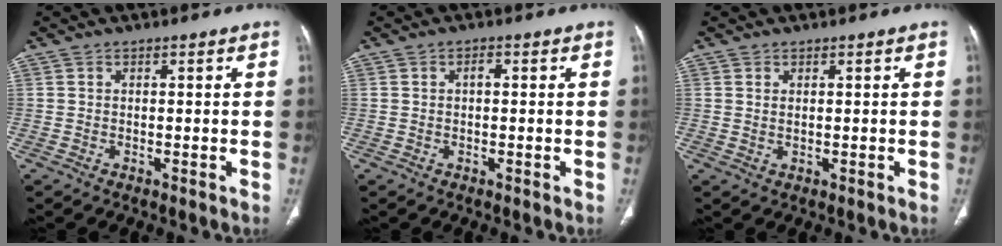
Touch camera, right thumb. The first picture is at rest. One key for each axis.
{"total": 1.1, "fx": 0.2, "fy": 0.6, "fz": 1.0, "tx": -0.013, "ty": 0.005, "tz": 0.002}
{"total": 1.0, "fx": 0.5, "fy": 0.4, "fz": 0.7, "tx": -0.014, "ty": -0.001, "tz": 0.013}